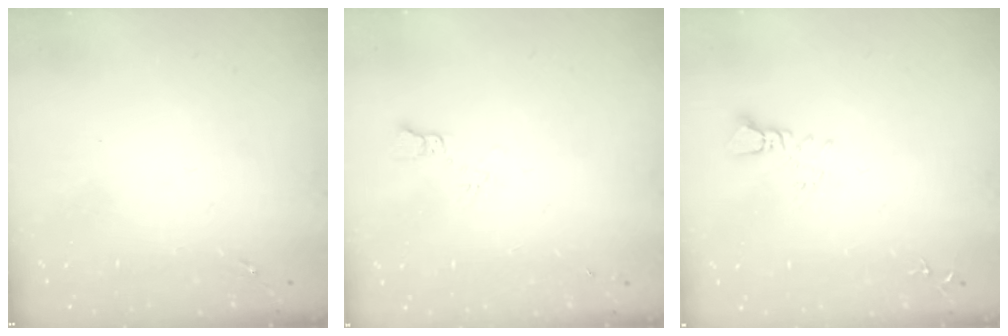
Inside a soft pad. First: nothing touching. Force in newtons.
{"total": 5.3, "press": 5.3, "slide": 0.4}
{"total": 3.3, "press": 3.3, "slide": 0.2}